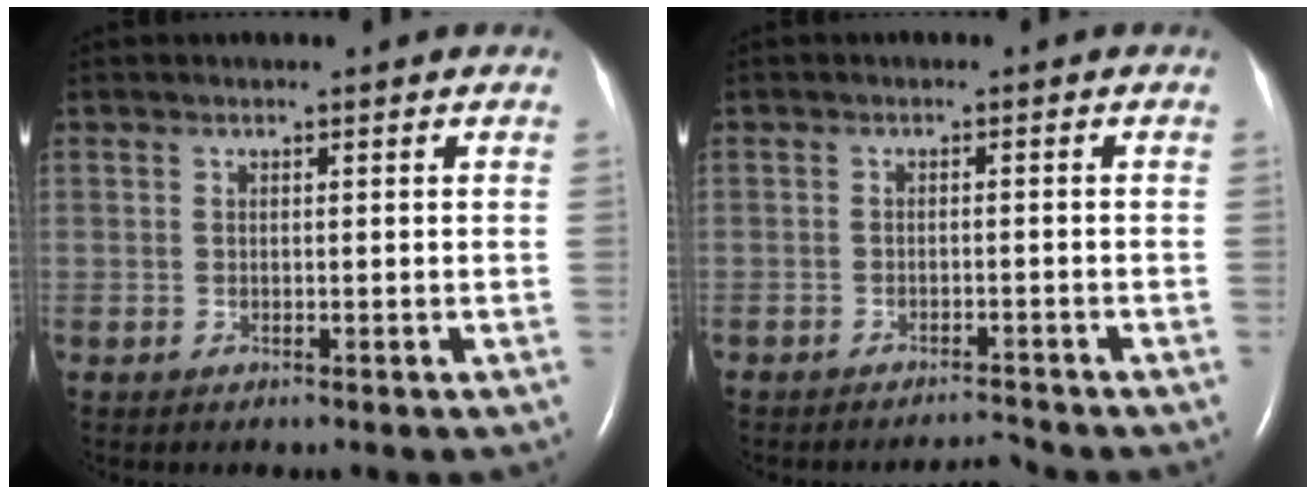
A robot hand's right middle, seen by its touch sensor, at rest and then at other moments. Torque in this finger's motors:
{"motor_torque": [-0.36, -0.20, -0.05, -0.01]}